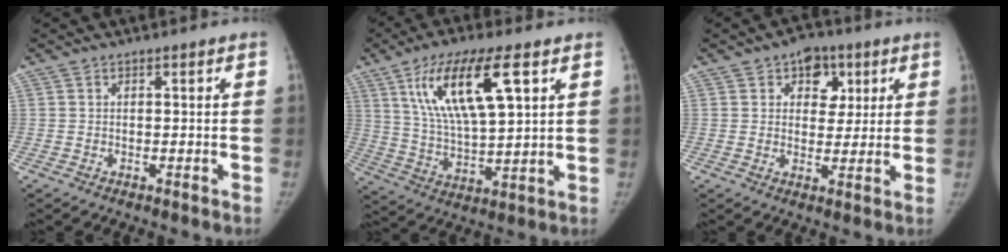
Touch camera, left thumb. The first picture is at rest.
{"total": 16.6, "force": [7.0, 5.0, 14.2], "torque": [-0.257, -0.019, 0.134]}
{"total": 7.6, "force": [3.2, 5.6, 3.9], "torque": [-0.010, -0.006, 0.040]}